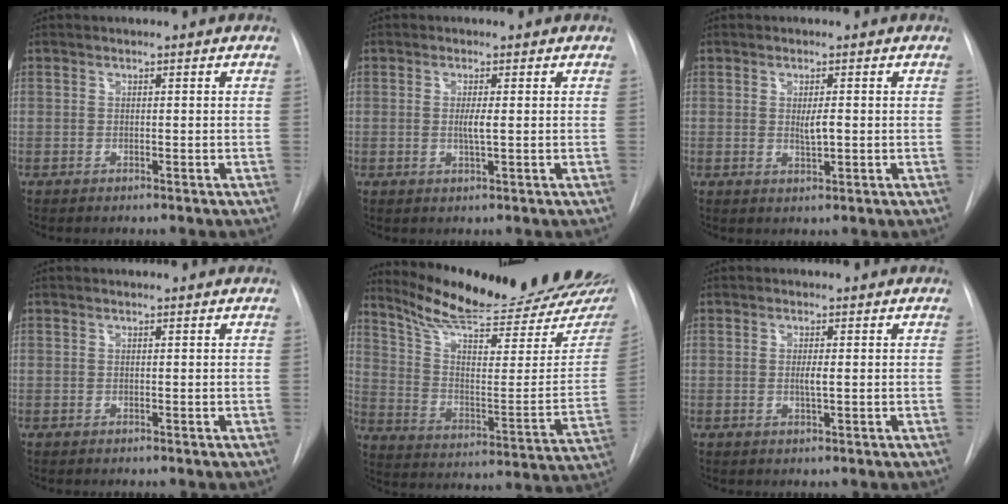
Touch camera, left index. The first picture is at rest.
{"total": 1.9, "force": [0.1, 0.0, 1.9], "torque": [-0.041, -0.003, 0.001]}
{"total": 2.2, "force": [0.1, 0.5, 2.1], "torque": [-0.039, -0.003, 0.004]}
{"total": 0.5, "force": [0.5, 0.0, 0.0], "torque": [-0.001, 0.006, 0.009]}
{"total": 26.0, "force": [22.4, 3.2, 12.9], "torque": [-0.199, -0.076, 0.312]}
{"total": 1.6, "force": [0.1, 0.1, 1.6], "torque": [-0.035, -0.002, 0.002]}